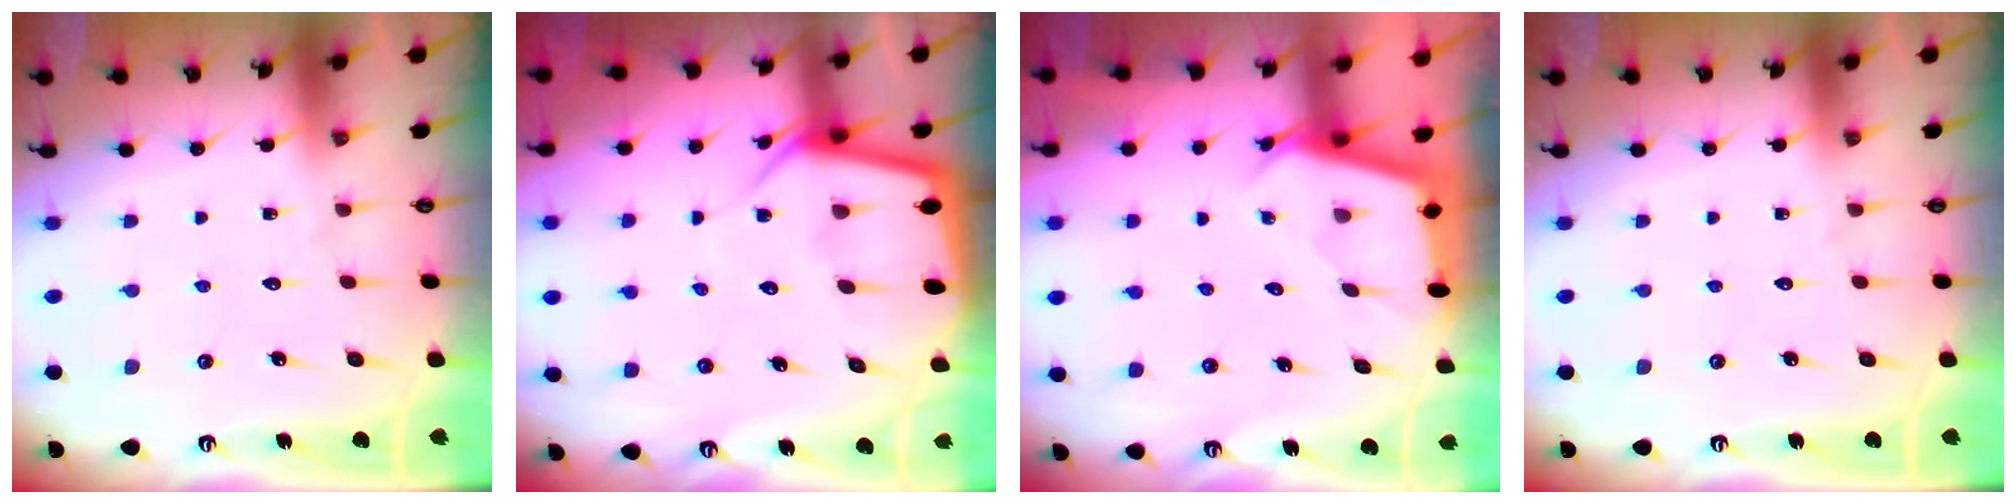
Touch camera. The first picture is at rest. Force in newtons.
{"total": 6.4, "press": 6.4, "slide": 0.6}
{"total": 2.5, "press": 2.5, "slide": 0.1}
{"total": 0.0}